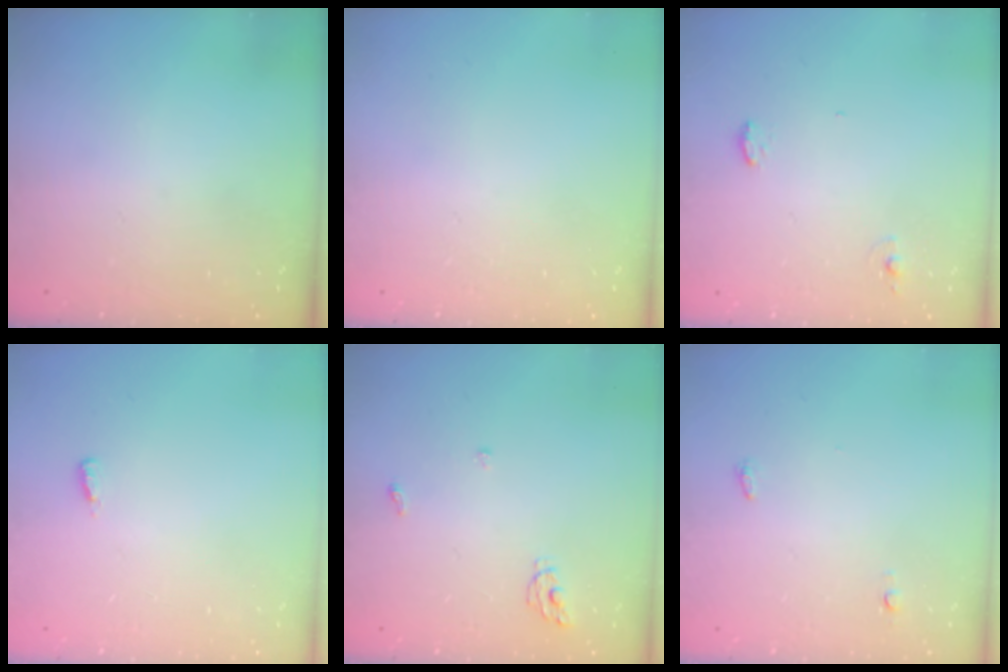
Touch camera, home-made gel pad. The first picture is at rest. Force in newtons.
{"total": 0.0}
{"total": 5.1, "press": 4.5, "slide": 2.4}
{"total": 4.4, "press": 2.2, "slide": 3.9}
{"total": 4.6, "press": 4.6, "slide": 0.5}
{"total": 7.3, "press": 3.8, "slide": 6.3}